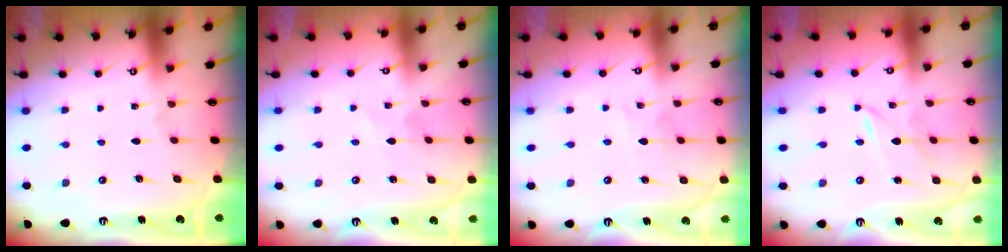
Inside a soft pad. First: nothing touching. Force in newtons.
{"total": 2.4, "press": 2.4, "slide": 0.3}
{"total": 4.0, "press": 4.0, "slide": 0.3}
{"total": 2.7, "press": 2.7, "slide": 0.3}